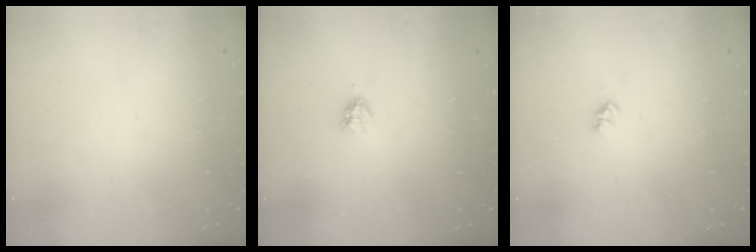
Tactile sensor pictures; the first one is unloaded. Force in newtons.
{"total": 2.9, "press": 2.9, "slide": 0.5}
{"total": 2.6, "press": 2.5, "slide": 0.4}